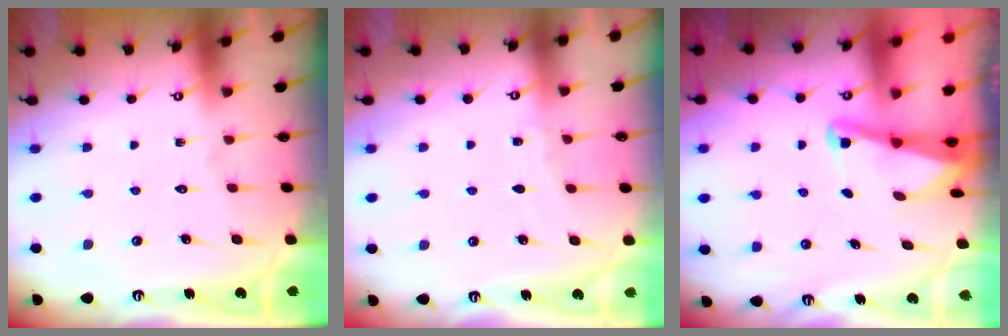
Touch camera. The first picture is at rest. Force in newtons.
{"total": 2.4, "press": 2.4, "slide": 0.3}
{"total": 2.1, "press": 2.1, "slide": 0.3}